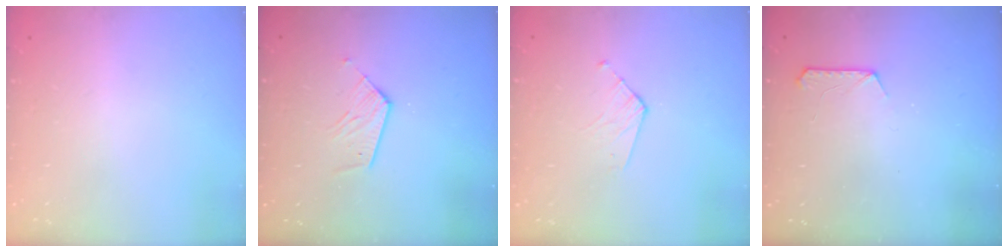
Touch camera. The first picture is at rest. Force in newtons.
{"total": 7.2, "press": 7.2, "slide": 0.3}
{"total": 3.6, "press": 3.6, "slide": 0.3}
{"total": 7.8, "press": 7.8, "slide": 0.9}